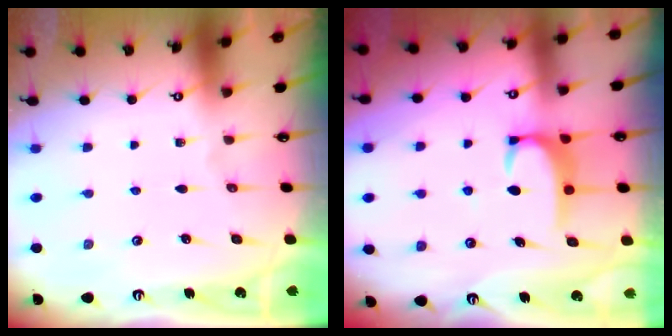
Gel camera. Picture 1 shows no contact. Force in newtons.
{"total": 2.9, "press": 2.9, "slide": 0.6}